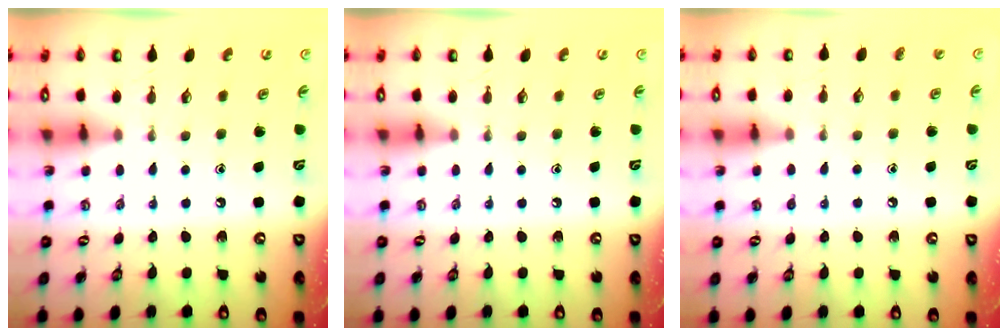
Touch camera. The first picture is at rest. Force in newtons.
{"total": 0.0}
{"total": 4.1, "press": 4.1, "slide": 0.4}